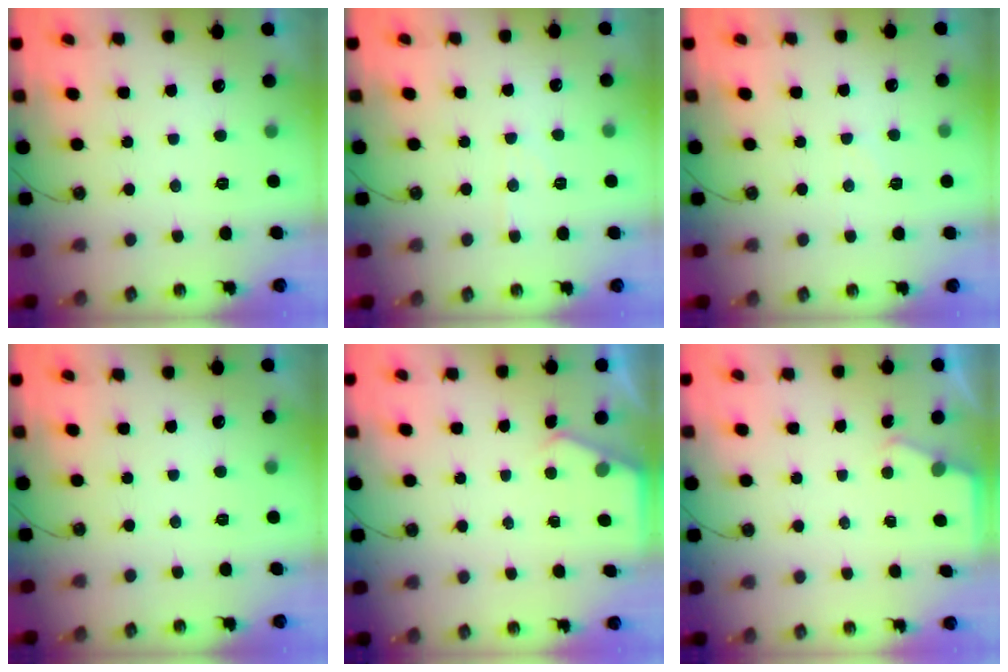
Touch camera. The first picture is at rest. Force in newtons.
{"total": 4.7, "press": 4.6, "slide": 0.8}
{"total": 5.5, "press": 5.4, "slide": 0.7}
{"total": 0.0}
{"total": 2.4, "press": 2.4, "slide": 0.4}
{"total": 2.3, "press": 2.3, "slide": 0.4}